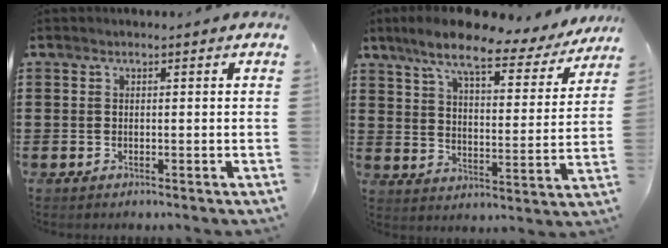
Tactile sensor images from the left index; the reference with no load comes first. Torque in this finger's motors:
{"motor_torque": [2.14, 0.00, 0.75, 0.21]}